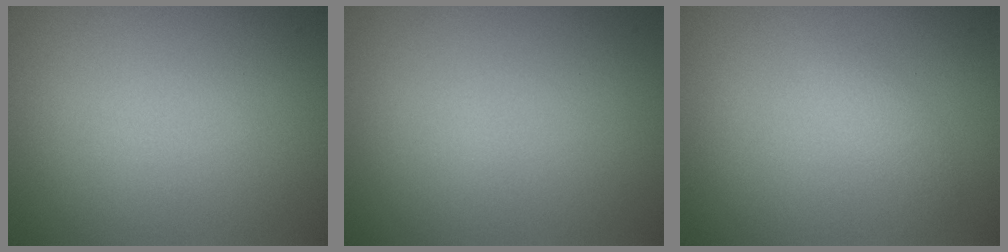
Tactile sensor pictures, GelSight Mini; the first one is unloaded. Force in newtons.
{"total": 0.0}
{"total": 1.2, "press": 1.2, "slide": 0.0}